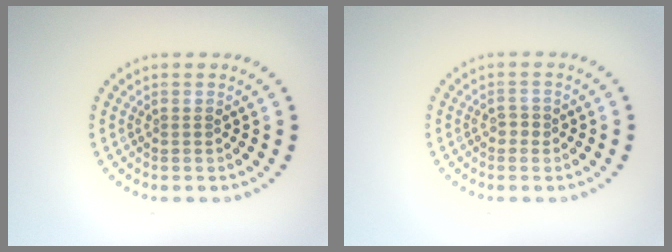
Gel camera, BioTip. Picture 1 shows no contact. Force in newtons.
{"total": 1.0, "press": 0.9, "slide": 0.3}